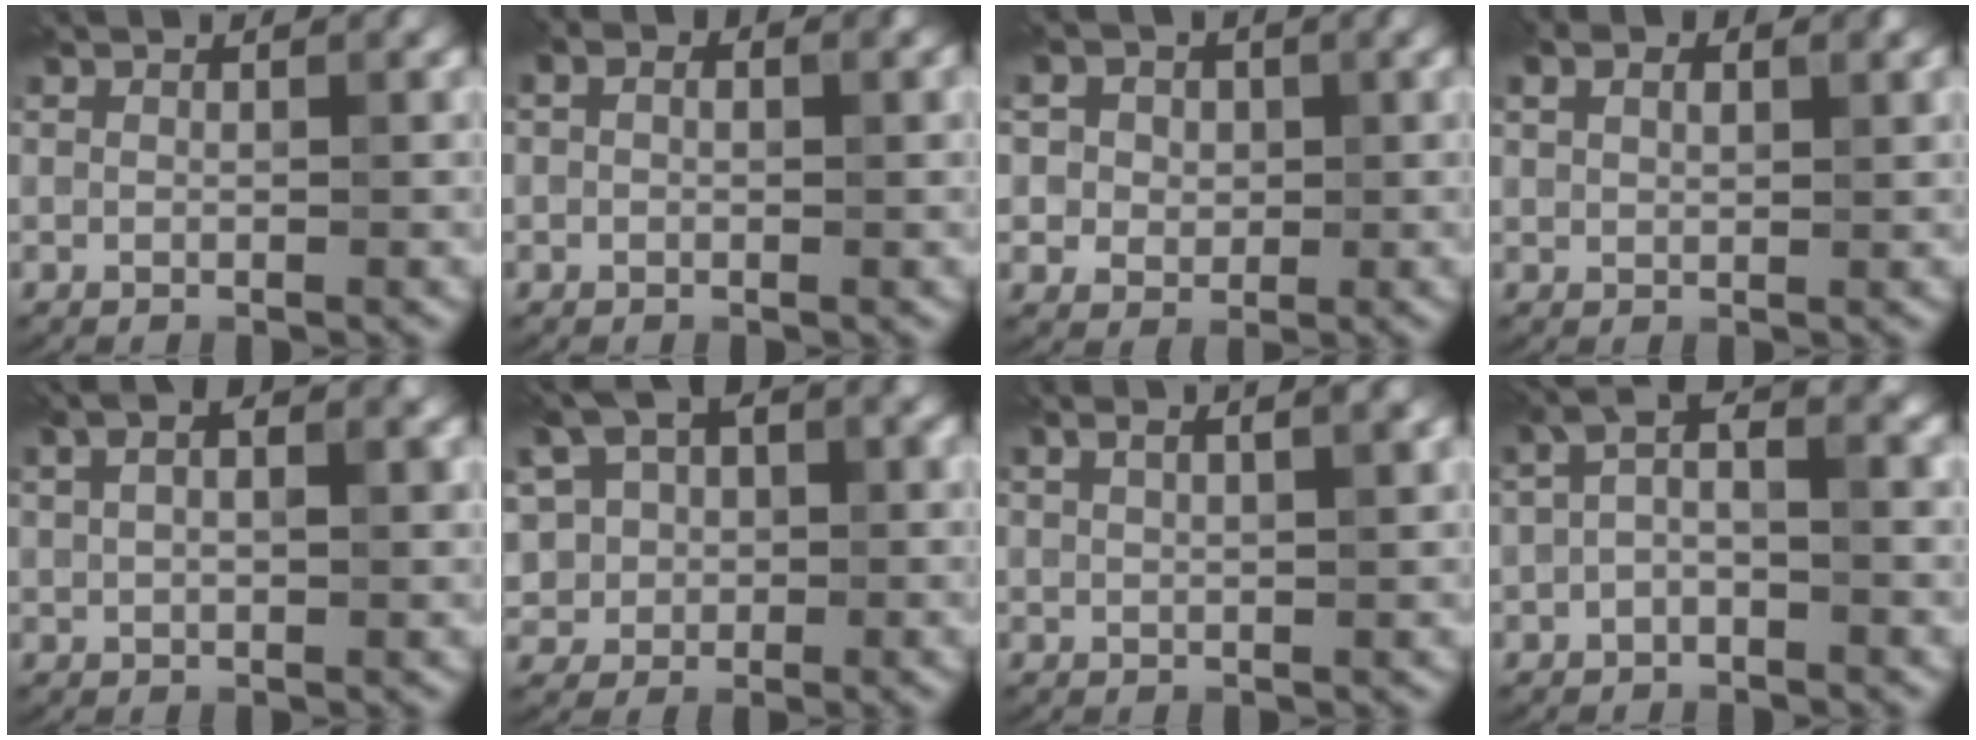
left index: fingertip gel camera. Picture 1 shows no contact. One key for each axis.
{"total": 3.2, "fx": 1.0, "fy": 2.1, "fz": 2.2, "tx": -0.015, "ty": 0.009, "tz": -0.012}
{"total": 6.9, "fx": 2.6, "fy": 5.6, "fz": 3.2, "tx": -0.051, "ty": 0.025, "tz": 0.010}
{"total": 3.3, "fx": 1.6, "fy": 1.9, "fz": 2.2, "tx": -0.035, "ty": 0.012, "tz": 0.018}
{"total": 5.6, "fx": 2.1, "fy": 3.0, "fz": 4.2, "tx": -0.058, "ty": 0.016, "tz": 0.021}
{"total": 8.2, "fx": 1.7, "fy": 6.3, "fz": 5.0, "tx": -0.095, "ty": 0.026, "tz": 0.016}
{"total": 3.6, "fx": 1.9, "fy": 1.4, "fz": 2.7, "tx": -0.017, "ty": 0.012, "tz": 0.005}
{"total": 3.9, "fx": -0.2, "fy": 1.6, "fz": 3.6, "tx": -0.068, "ty": 0.020, "tz": -0.014}